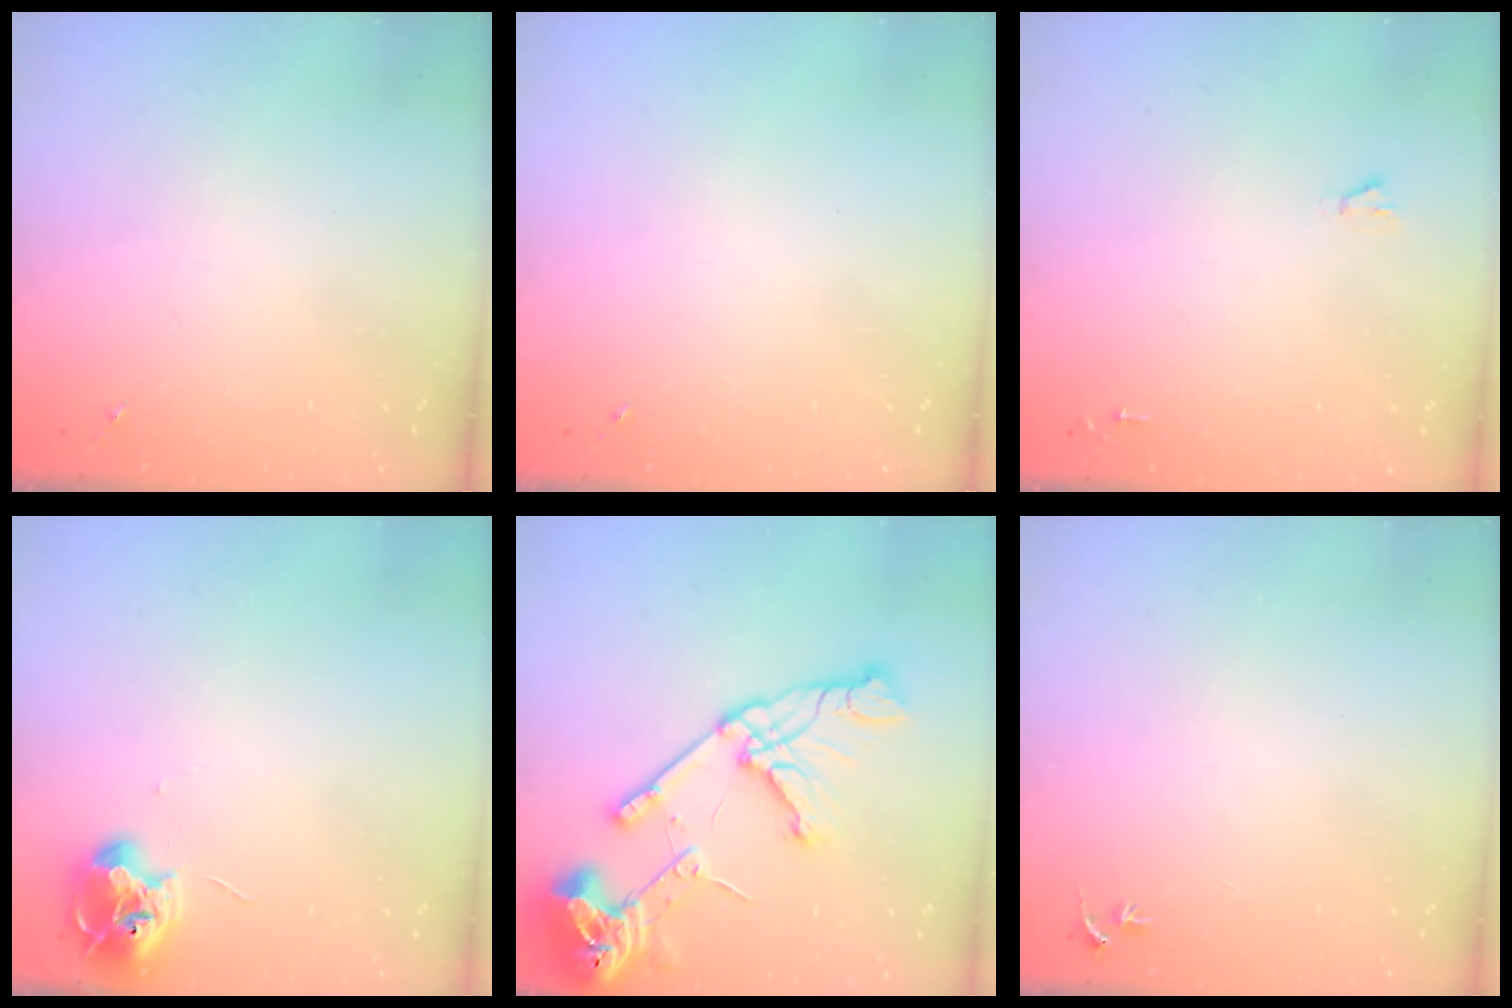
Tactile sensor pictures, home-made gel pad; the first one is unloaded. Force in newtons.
{"total": 0.0}
{"total": 1.6, "press": 1.6, "slide": 0.1}
{"total": 9.3, "press": 9.3, "slide": 1.0}
{"total": 24.0, "press": 23.9, "slide": 2.5}
{"total": 2.7, "press": 2.7, "slide": 0.3}